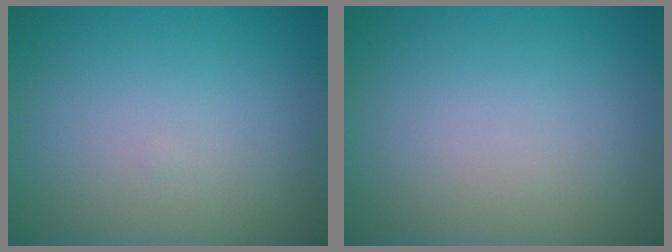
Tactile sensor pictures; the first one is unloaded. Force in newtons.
{"total": 0.0}